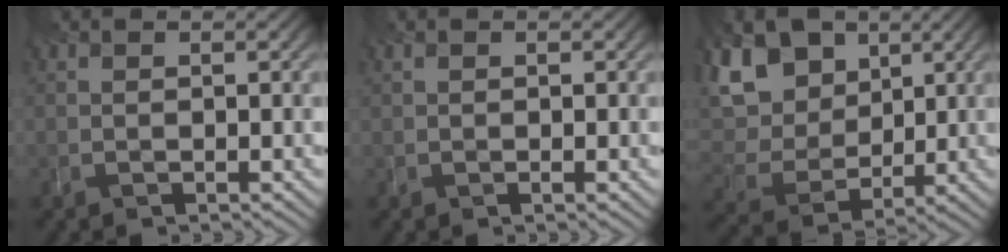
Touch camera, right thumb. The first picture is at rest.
{"total": 0.0}
{"total": 10.8, "force": [4.7, 7.7, 5.8], "torque": [-0.181, 0.025, 0.095]}